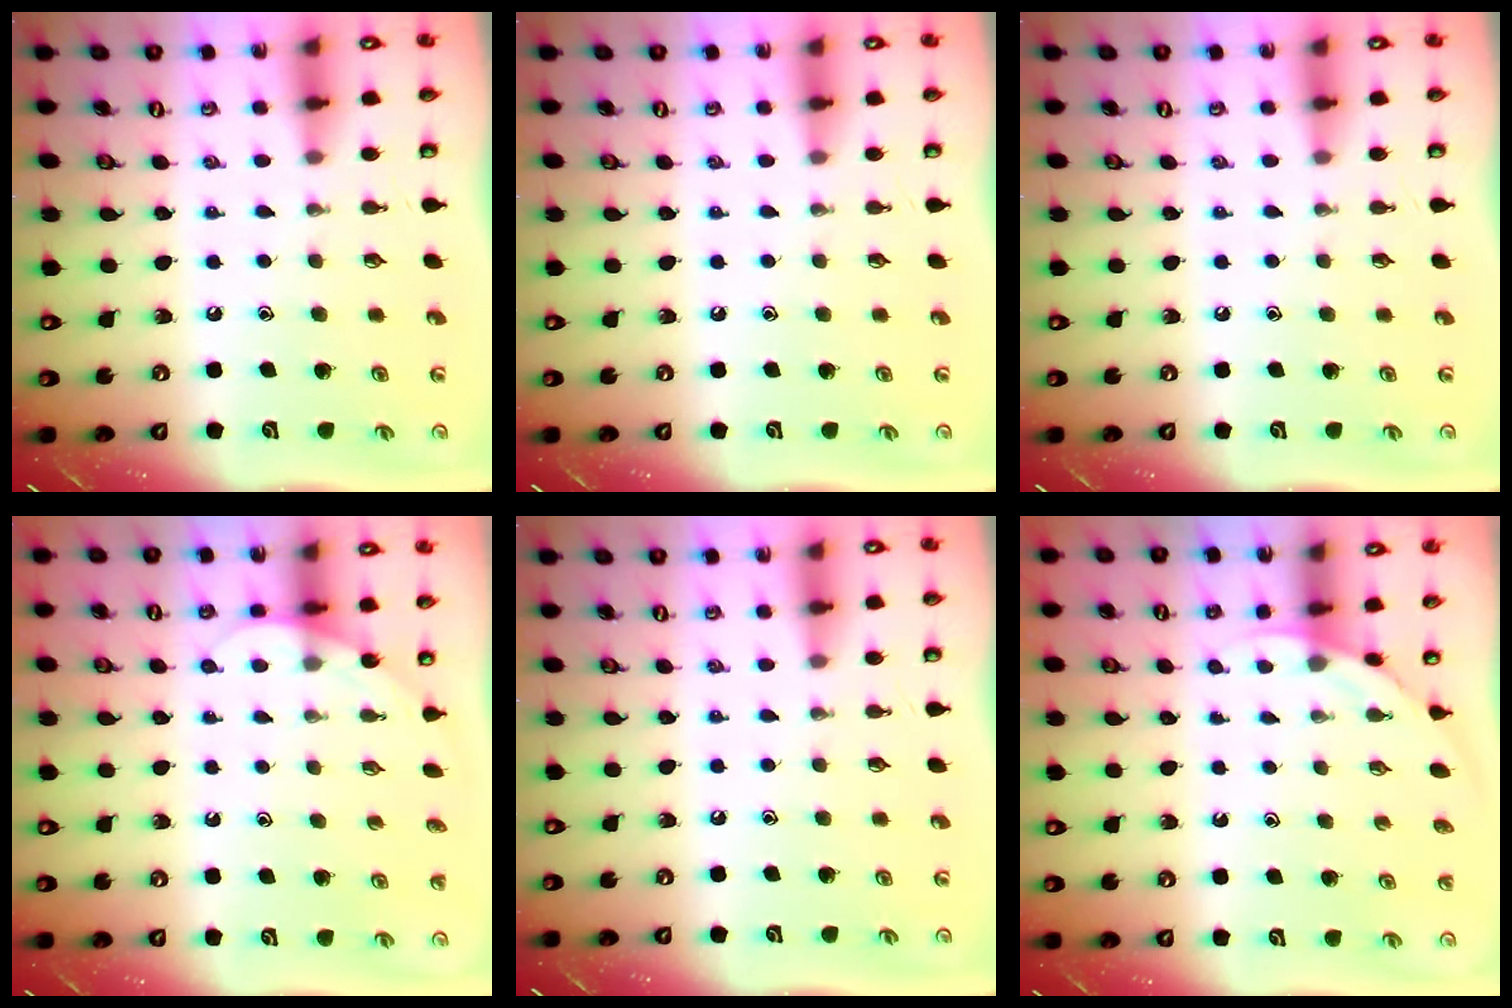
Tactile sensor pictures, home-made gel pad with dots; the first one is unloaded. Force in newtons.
{"total": 0.0}
{"total": 0.0}
{"total": 4.0, "press": 4.0, "slide": 0.3}
{"total": 0.0}
{"total": 2.6, "press": 2.6, "slide": 0.1}